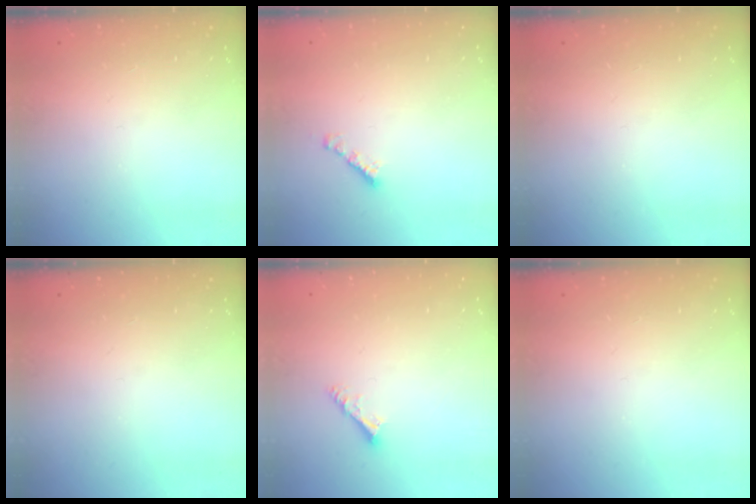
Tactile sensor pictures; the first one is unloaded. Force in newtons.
{"total": 2.4, "press": 2.4, "slide": 0.4}
{"total": 0.0}
{"total": 0.0}
{"total": 4.4, "press": 4.4, "slide": 0.1}
{"total": 0.0}